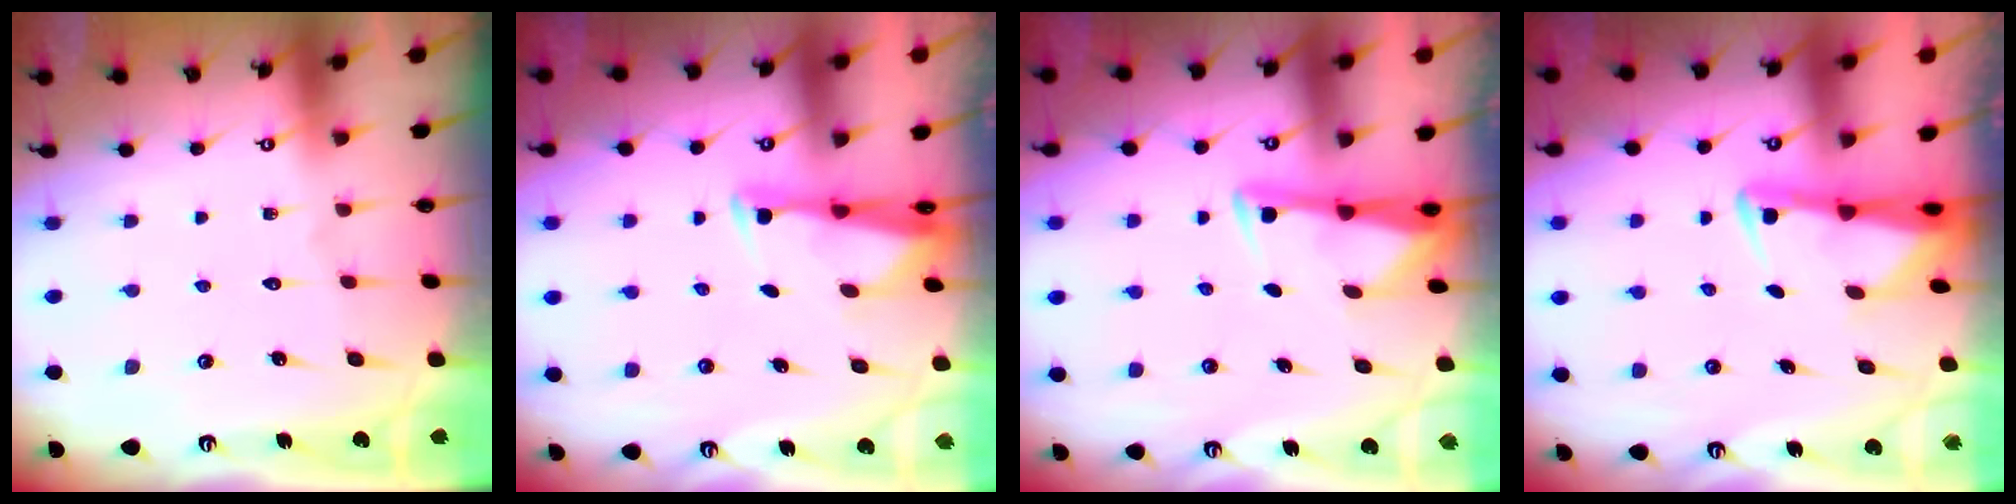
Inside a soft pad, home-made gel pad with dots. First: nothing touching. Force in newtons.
{"total": 2.9, "press": 2.8, "slide": 0.8}
{"total": 3.2, "press": 3.1, "slide": 0.4}
{"total": 2.9, "press": 2.8, "slide": 0.6}